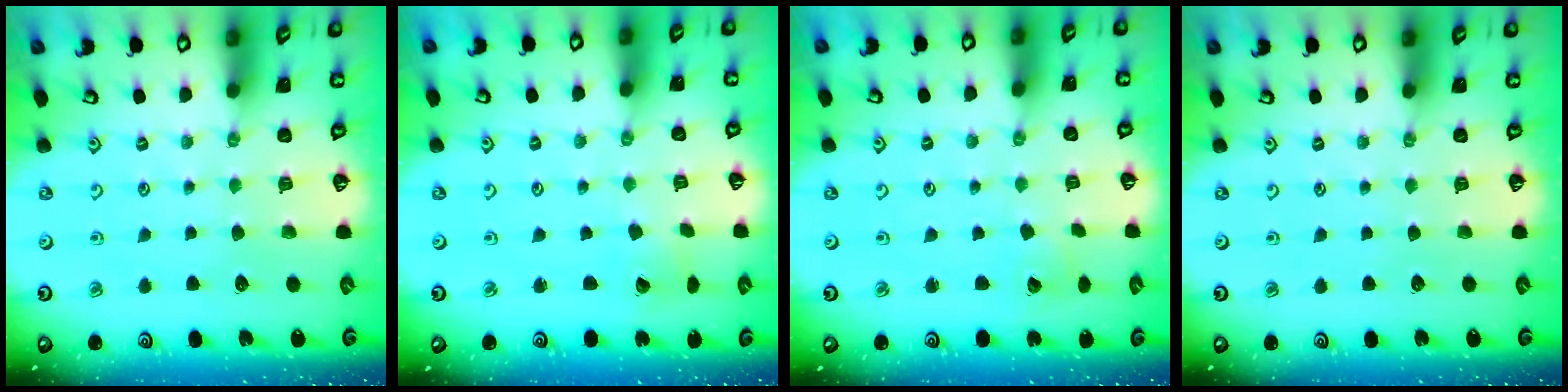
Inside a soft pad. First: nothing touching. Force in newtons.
{"total": 2.6, "press": 2.6, "slide": 0.3}
{"total": 3.3, "press": 3.3, "slide": 0.3}
{"total": 0.0}